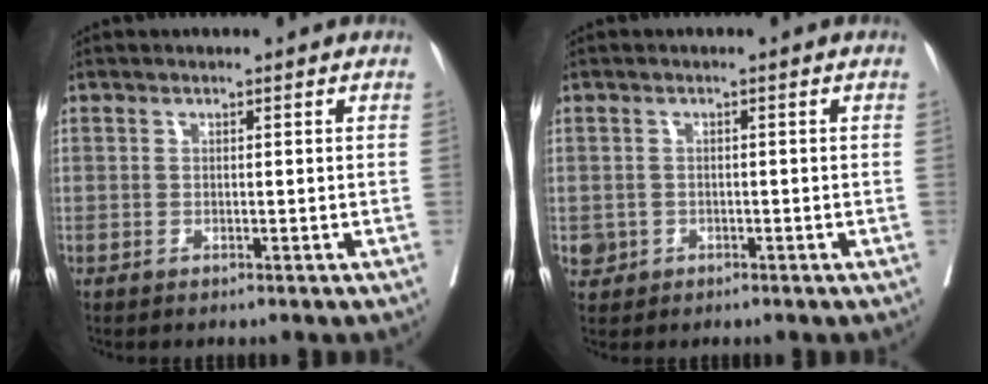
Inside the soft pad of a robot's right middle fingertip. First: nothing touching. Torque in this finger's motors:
{"motor_torque": [-0.13, -0.07, 0.00, 0.00]}